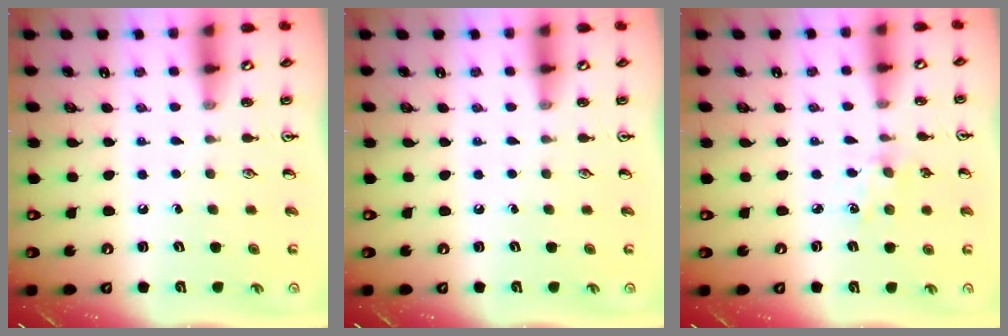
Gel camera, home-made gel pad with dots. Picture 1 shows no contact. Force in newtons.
{"total": 0.0}
{"total": 2.9, "press": 2.8, "slide": 0.5}